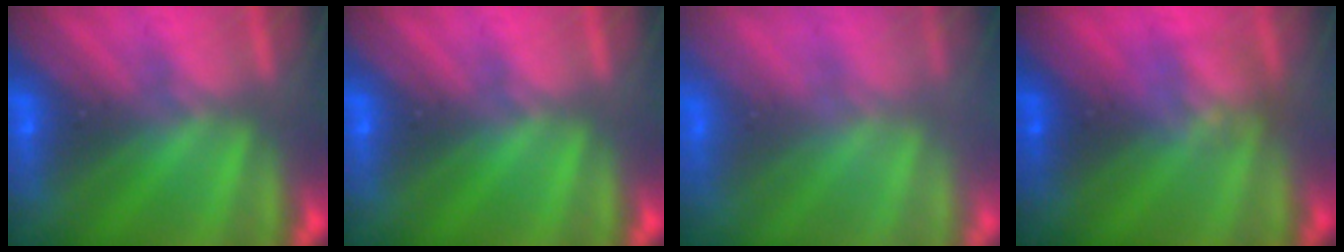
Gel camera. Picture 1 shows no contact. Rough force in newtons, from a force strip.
{"total": 0.0}
{"total": 7.4}
{"total": 2.4}